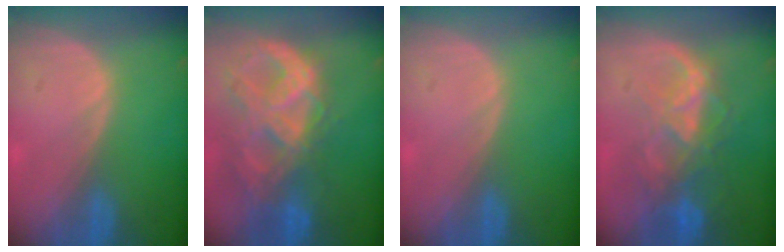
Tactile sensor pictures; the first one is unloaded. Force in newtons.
{"total": 10.9, "press": 9.3, "slide": 5.8}
{"total": 0.0}
{"total": 8.8, "press": 7.6, "slide": 4.4}